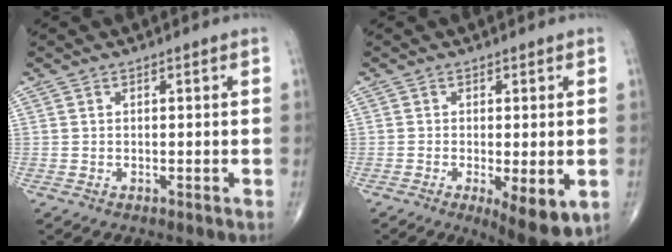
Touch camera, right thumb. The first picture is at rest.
{"total": 8.6, "force": [-2.5, 2.7, 7.8], "torque": [-0.107, -0.020, -0.033]}